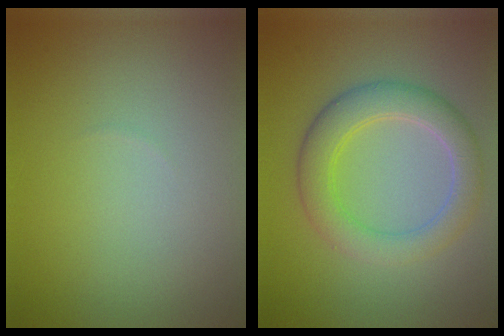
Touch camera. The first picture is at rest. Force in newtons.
{"total": 4.5, "press": 4.5, "slide": 0.3}